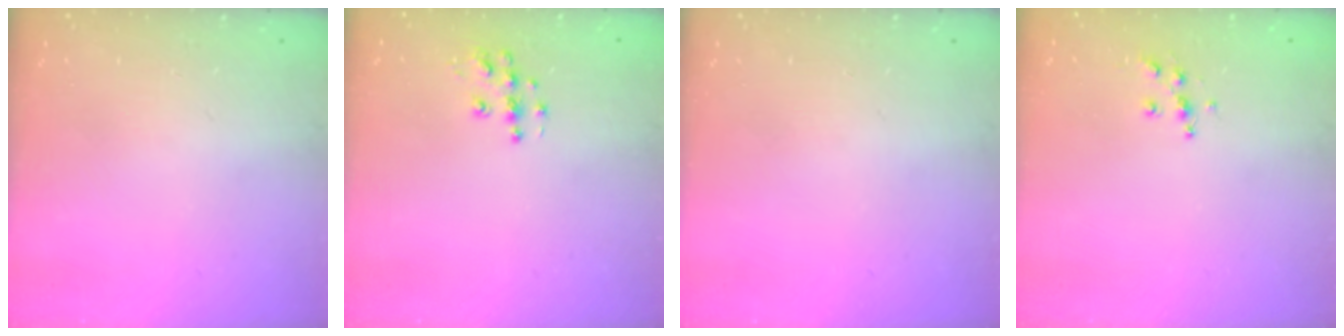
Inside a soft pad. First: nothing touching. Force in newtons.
{"total": 7.9, "press": 7.9, "slide": 0.4}
{"total": 0.0}
{"total": 6.1, "press": 6.1, "slide": 0.4}